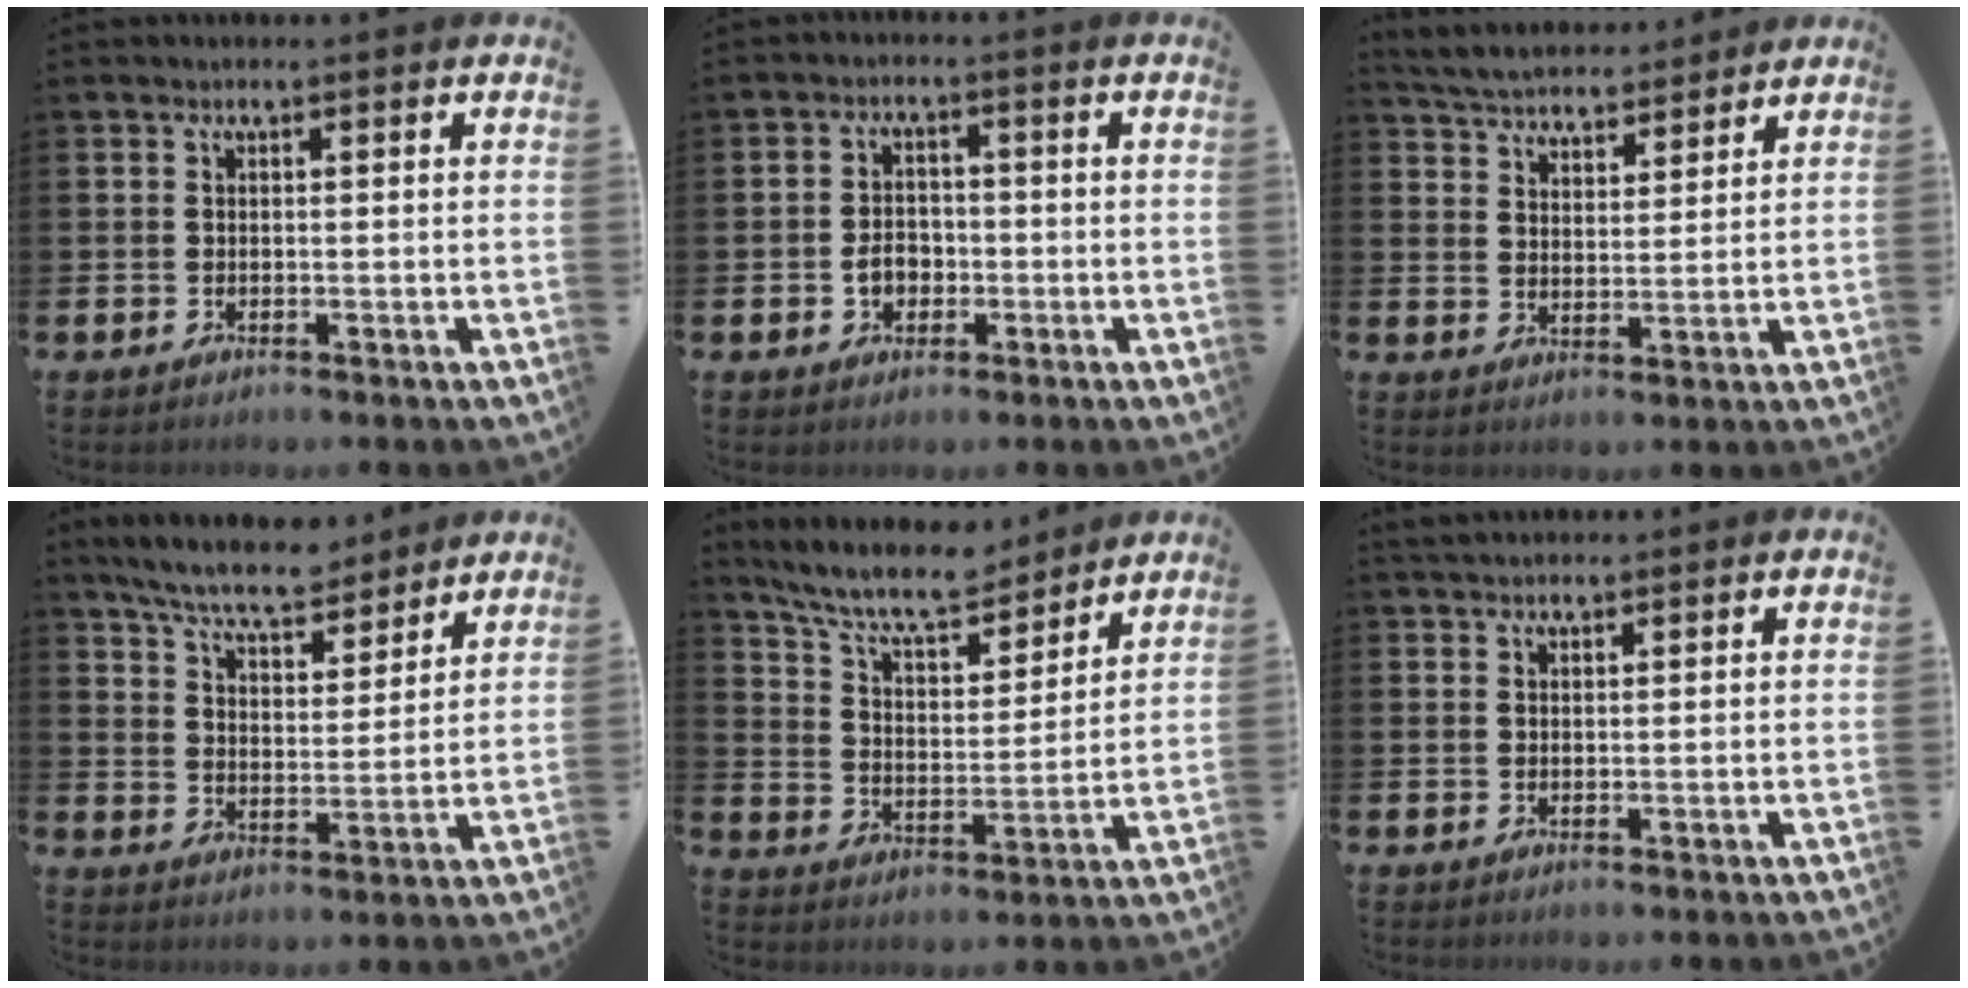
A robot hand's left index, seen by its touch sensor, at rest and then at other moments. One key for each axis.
{"total": 3.2, "fx": -1.0, "fy": 2.5, "fz": 1.6, "tx": -0.021, "ty": -0.001, "tz": -0.025}
{"total": 5.2, "fx": 5.1, "fy": 1.0, "fz": 0.2, "tx": -0.029, "ty": -0.028, "tz": 0.090}
{"total": 7.8, "fx": 7.4, "fy": 1.3, "fz": 2.3, "tx": -0.069, "ty": -0.040, "tz": 0.131}
{"total": 9.0, "fx": 8.2, "fy": 1.9, "fz": 3.0, "tx": -0.079, "ty": -0.054, "tz": 0.144}
{"total": 1.7, "fx": 1.6, "fy": 0.5, "fz": 0.4, "tx": 0.001, "ty": 0.001, "tz": 0.027}